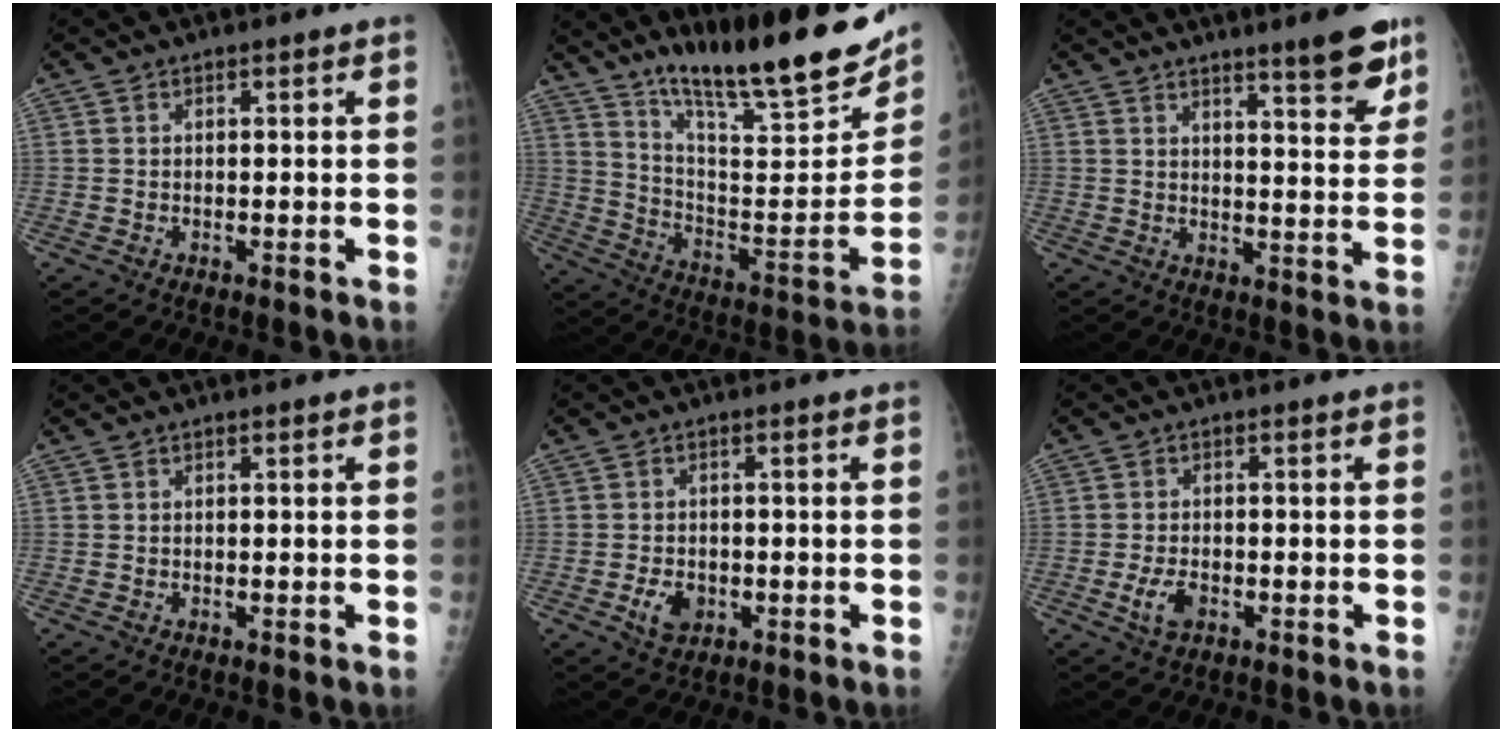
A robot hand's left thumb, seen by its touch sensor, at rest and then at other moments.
{"total": 25.3, "force": [17.9, 5.0, 17.1], "torque": [-0.235, -0.087, 0.293]}
{"total": 9.0, "force": [6.4, 1.2, 6.3], "torque": [-0.068, -0.043, 0.089]}
{"total": 0.0}
{"total": 4.2, "force": [-1.4, 3.0, 2.5], "torque": [-0.035, 0.002, -0.018]}
{"total": 3.8, "force": [-1.5, 2.2, 2.8], "torque": [-0.056, 0.003, -0.024]}